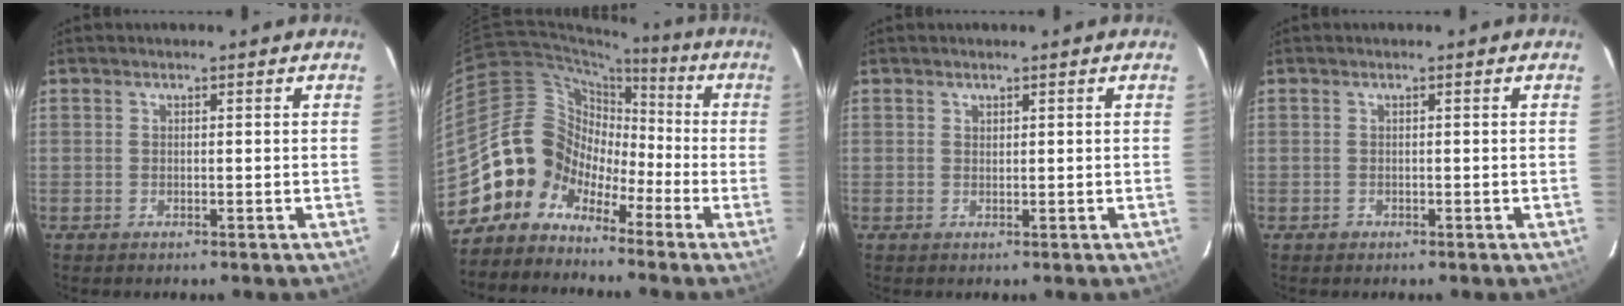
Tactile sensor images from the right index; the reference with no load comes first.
{"total": 10.1, "force": [-5.6, 8.3, 1.3], "torque": [-0.033, 0.050, -0.130]}
{"total": 0.6, "force": [0.5, 0.3, 0.0], "torque": [0.000, 0.001, 0.010]}
{"total": 0.7, "force": [-0.4, 0.5, 0.0], "torque": [0.002, 0.002, -0.004]}